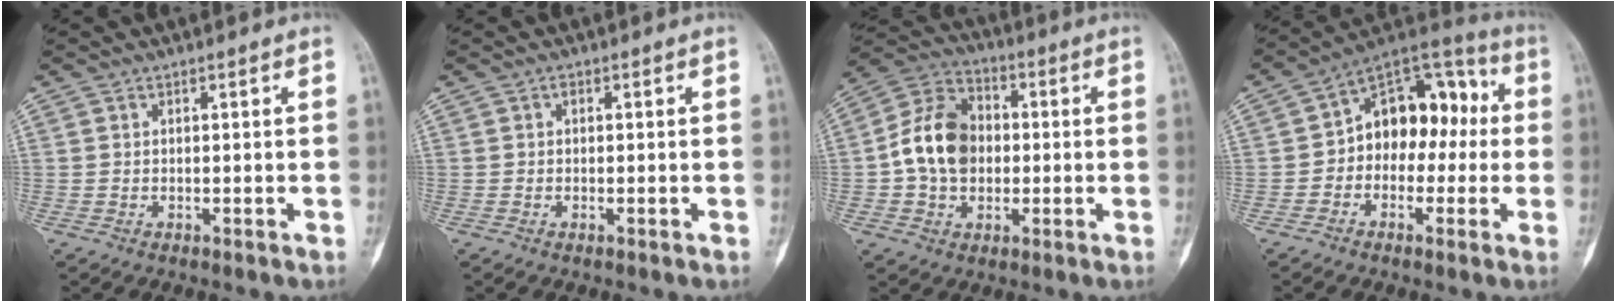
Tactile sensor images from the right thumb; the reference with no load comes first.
{"total": 0.7, "force": [0.1, 0.4, 0.6], "torque": [-0.007, 0.004, -0.002]}
{"total": 13.0, "force": [-0.2, 9.9, 8.4], "torque": [-0.127, 0.028, -0.012]}
{"total": 14.7, "force": [-0.1, 10.0, 10.8], "torque": [-0.106, 0.050, -0.019]}